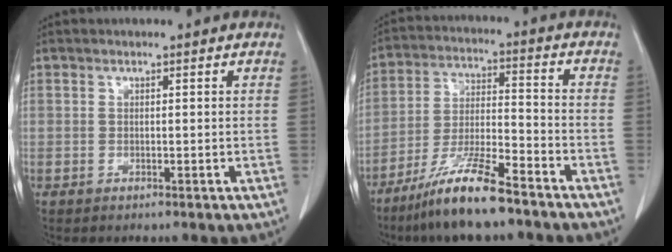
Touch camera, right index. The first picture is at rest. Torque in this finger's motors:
{"motor_torque": [1.04, -1.02, 0.59, 0.18]}